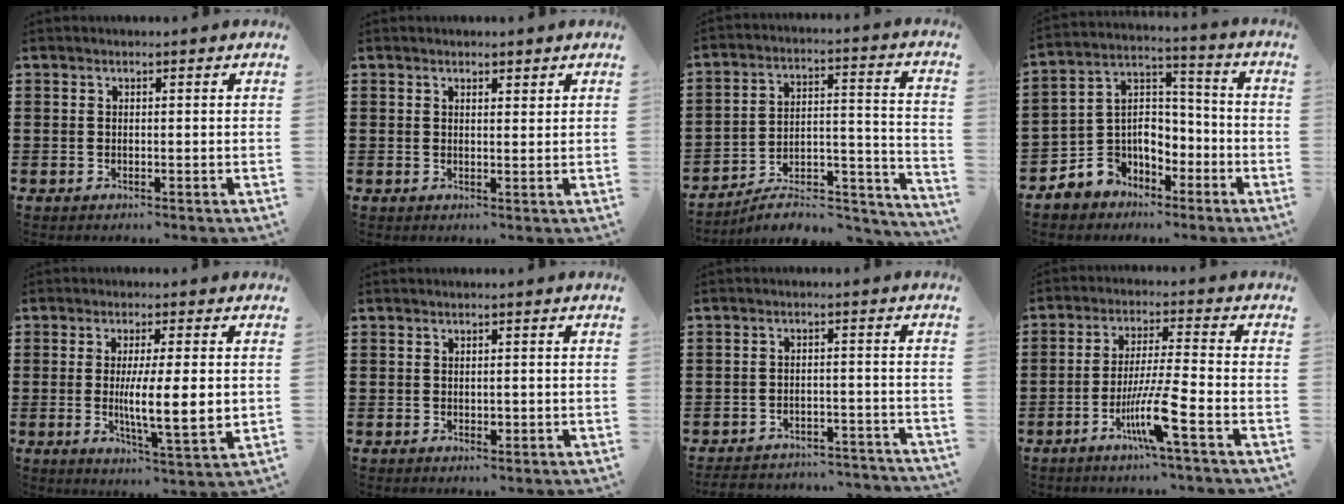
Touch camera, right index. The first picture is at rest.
{"total": 1.3, "force": [1.2, 0.5, 0.3], "torque": [0.000, 0.001, 0.020]}
{"total": 7.1, "force": [-6.0, 2.3, 3.0], "torque": [-0.040, 0.008, -0.113]}
{"total": 6.7, "force": [-3.4, 5.8, 0.3], "torque": [-0.034, 0.005, -0.063]}
{"total": 8.1, "force": [0.1, 1.4, 8.0], "torque": [-0.125, -0.011, -0.002]}
{"total": 1.0, "force": [-0.1, 0.6, 0.8], "torque": [-0.014, 0.003, -0.002]}
{"total": 3.7, "force": [-3.7, 0.3, 0.2], "torque": [-0.006, 0.002, -0.077]}
{"total": 8.6, "force": [-4.2, 0.0, 7.5], "torque": [-0.149, -0.011, -0.082]}